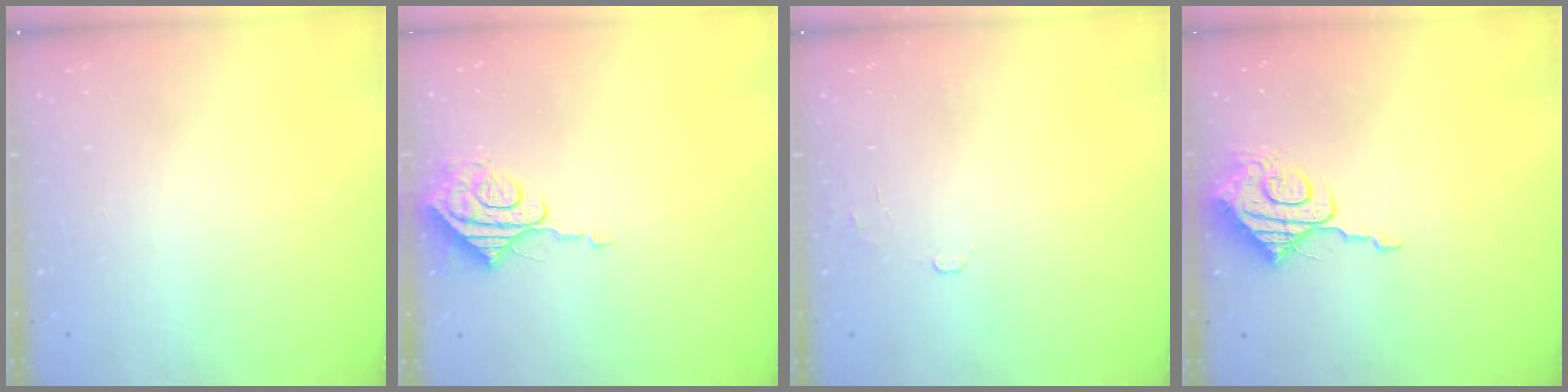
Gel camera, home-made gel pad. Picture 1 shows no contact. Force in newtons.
{"total": 8.4, "press": 8.3, "slide": 0.8}
{"total": 4.6, "press": 4.6, "slide": 0.5}
{"total": 10.1, "press": 10.1, "slide": 0.8}